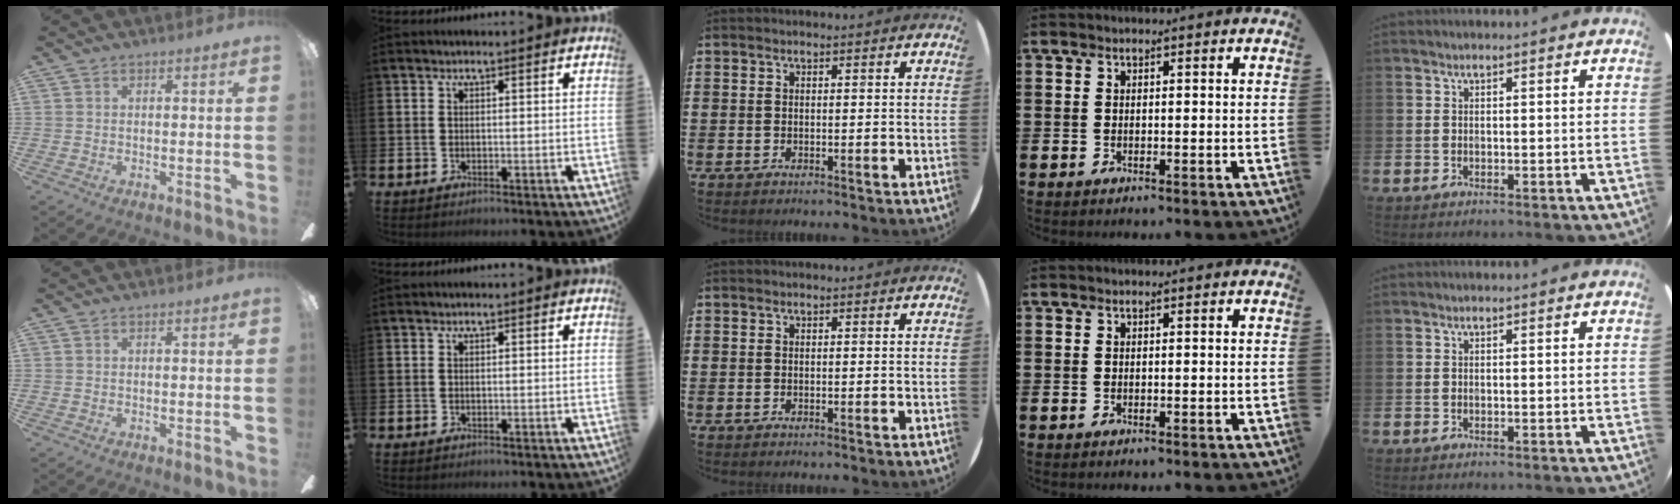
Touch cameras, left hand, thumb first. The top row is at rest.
{}